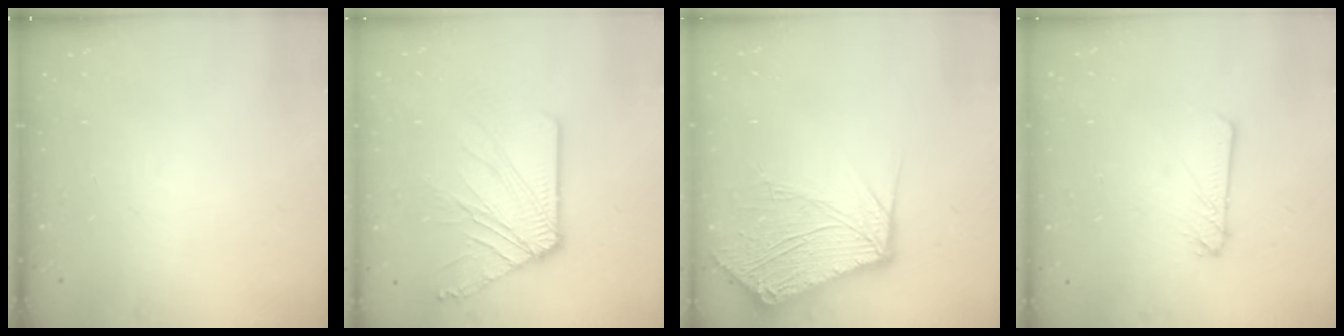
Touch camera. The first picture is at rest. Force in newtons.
{"total": 11.5, "press": 11.5, "slide": 0.8}
{"total": 11.2, "press": 11.1, "slide": 1.4}
{"total": 2.9, "press": 2.9, "slide": 0.4}